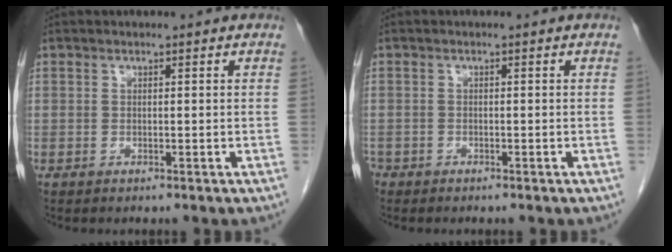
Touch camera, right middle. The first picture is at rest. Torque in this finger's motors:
{"motor_torque": [0.54, -0.65, 0.01, -0.08]}